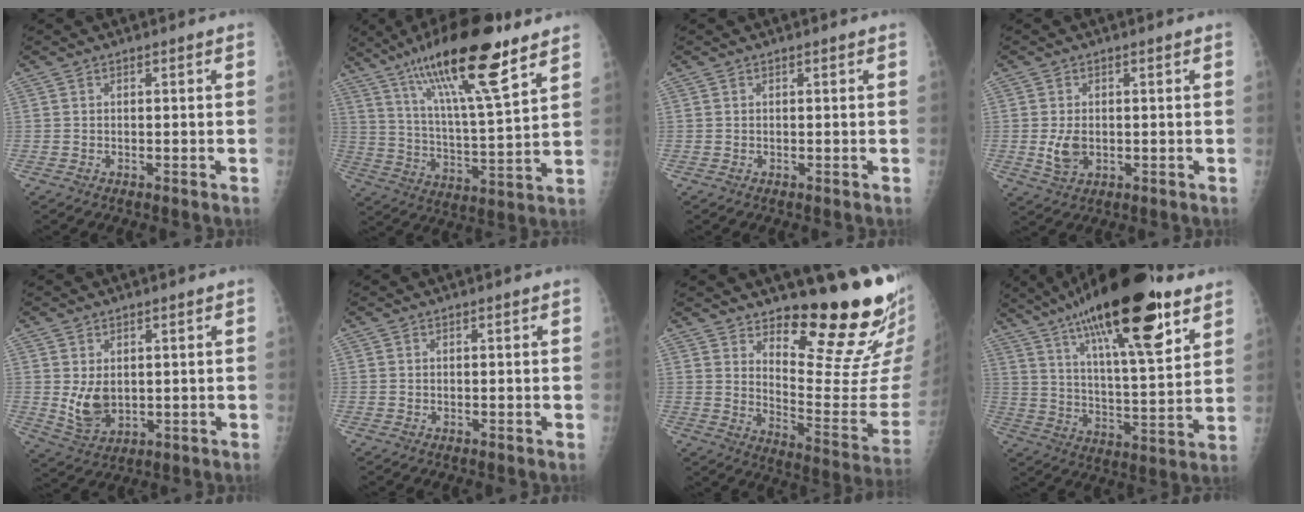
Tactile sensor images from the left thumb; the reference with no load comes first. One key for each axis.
{"total": 21.3, "fx": 13.5, "fy": 4.4, "fz": 15.9, "tx": -0.262, "ty": -0.047, "tz": 0.234}
{"total": 0.0}
{"total": 4.6, "fx": -0.3, "fy": 3.0, "fz": 3.4, "tx": -0.062, "ty": -0.007, "tz": 0.001}
{"total": 6.2, "fx": 0.9, "fy": 4.2, "fz": 4.4, "tx": -0.067, "ty": -0.020, "tz": 0.033}
{"total": 0.0}
{"total": 17.5, "fx": 14.1, "fy": 3.2, "fz": 9.9, "tx": -0.101, "ty": -0.150, "tz": 0.207}
{"total": 27.0, "fx": 15.8, "fy": 7.6, "fz": 20.5, "tx": -0.323, "ty": -0.036, "tz": 0.256}